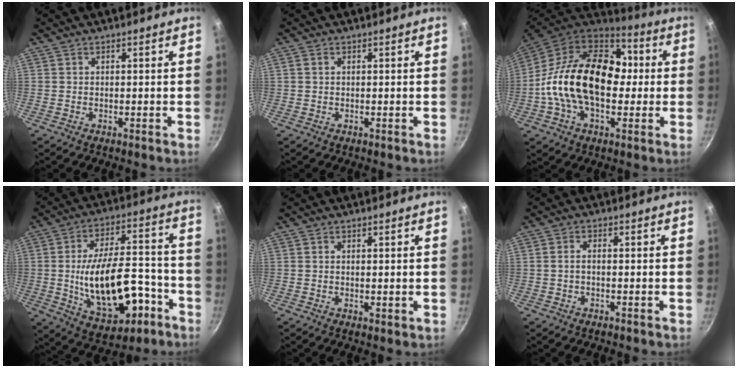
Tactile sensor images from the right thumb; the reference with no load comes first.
{"total": 0.9, "force": [0.3, 0.7, 0.5], "torque": [-0.008, 0.003, 0.004]}
{"total": 24.7, "force": [0.0, 16.0, 18.8], "torque": [-0.291, 0.037, -0.014]}
{"total": 20.9, "force": [-5.6, 10.8, 17.0], "torque": [-0.247, 0.047, -0.061]}
{"total": 1.0, "force": [0.4, 0.3, 0.8], "torque": [-0.012, -0.006, 0.004]}
{"total": 1.7, "force": [-0.2, 0.9, 1.4], "torque": [-0.033, 0.011, -0.006]}